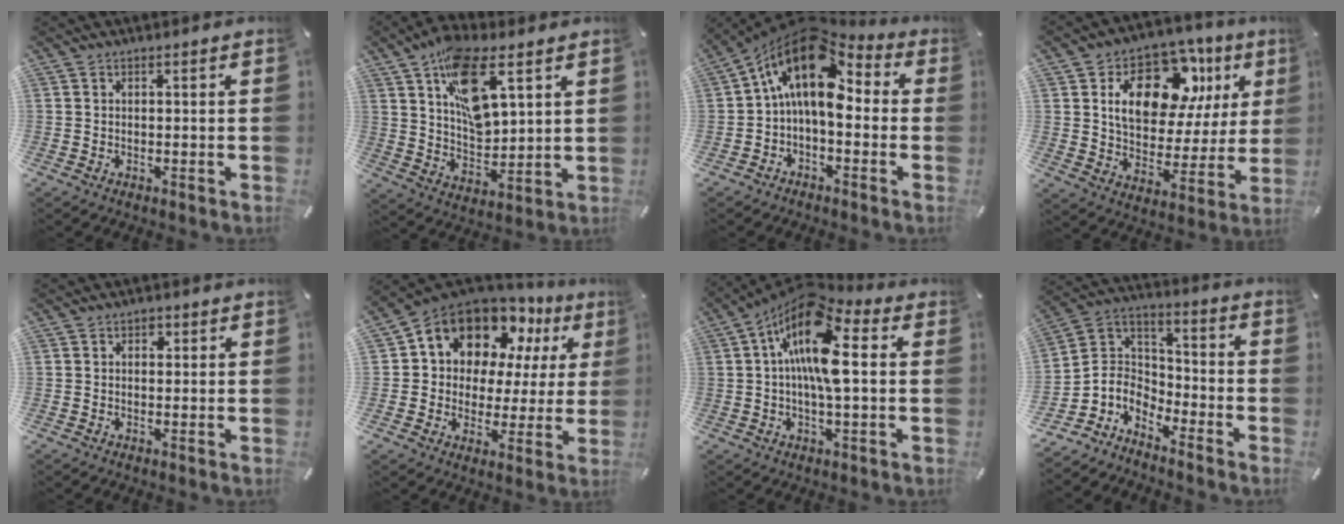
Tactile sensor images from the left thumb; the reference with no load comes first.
{"total": 15.1, "force": [7.9, 7.6, 10.4], "torque": [-0.176, -0.020, 0.141]}
{"total": 14.8, "force": [3.4, 8.4, 11.7], "torque": [-0.221, -0.022, 0.051]}
{"total": 17.5, "force": [7.9, 11.0, 11.1], "torque": [-0.176, -0.027, 0.138]}
{"total": 1.4, "force": [0.4, 1.2, 0.6], "torque": [-0.005, 0.004, 0.003]}
{"total": 13.2, "force": [9.1, 8.8, 3.8], "torque": [-0.090, -0.069, 0.171]}
{"total": 16.2, "force": [2.9, 6.3, 14.6], "torque": [-0.279, -0.022, 0.047]}
{"total": 6.3, "force": [-5.1, 3.7, -0.2], "torque": [-0.026, -0.012, -0.108]}